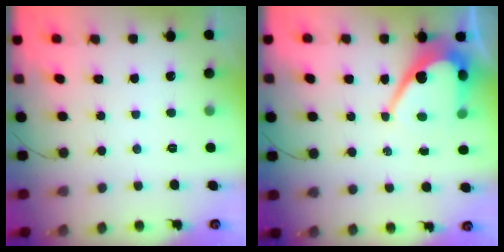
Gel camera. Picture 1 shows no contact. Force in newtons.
{"total": 9.5, "press": 9.5, "slide": 0.8}